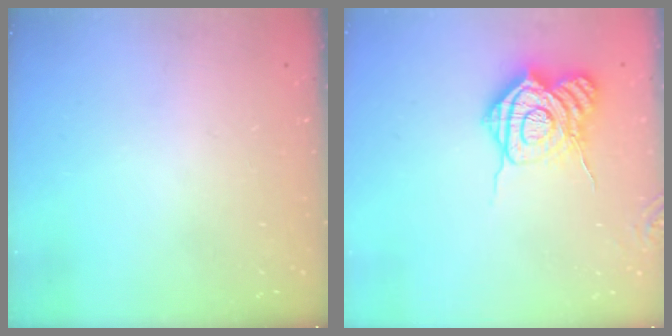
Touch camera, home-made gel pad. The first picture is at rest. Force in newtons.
{"total": 15.5, "press": 15.5, "slide": 1.1}